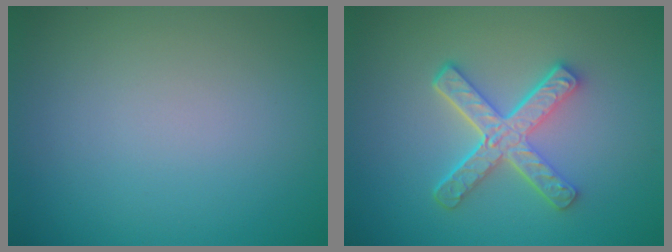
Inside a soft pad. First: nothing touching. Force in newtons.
{"total": 5.1, "press": 3.7, "slide": 3.4}